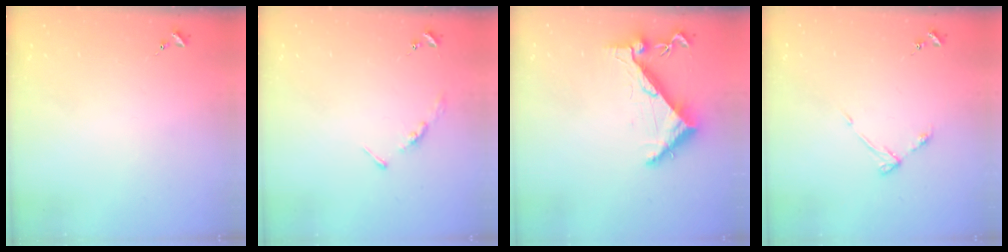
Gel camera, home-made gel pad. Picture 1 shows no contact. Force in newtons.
{"total": 3.5, "press": 3.5, "slide": 0.3}
{"total": 6.4, "press": 6.4, "slide": 0.5}
{"total": 4.6, "press": 4.6, "slide": 0.6}